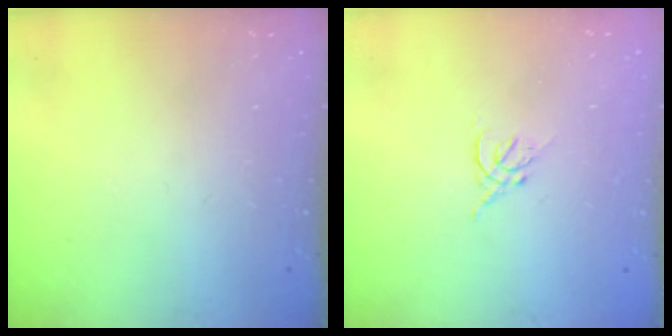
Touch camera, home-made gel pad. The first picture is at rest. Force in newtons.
{"total": 1.6, "press": 1.5, "slide": 0.6}